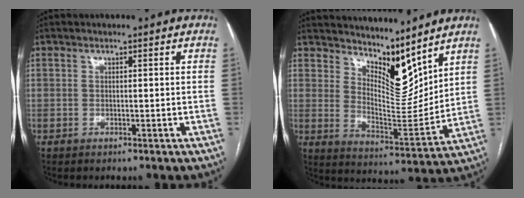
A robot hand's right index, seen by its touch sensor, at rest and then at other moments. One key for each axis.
{"total": 10.1, "fx": 8.7, "fy": 2.3, "fz": 4.6, "tx": -0.076, "ty": -0.023, "tz": 0.159}